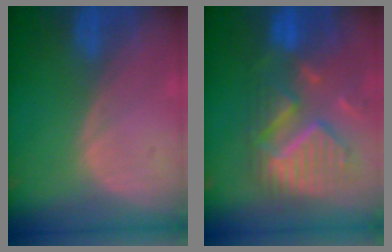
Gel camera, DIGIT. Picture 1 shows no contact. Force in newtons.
{"total": 11.8, "press": 10.4, "slide": 5.5}